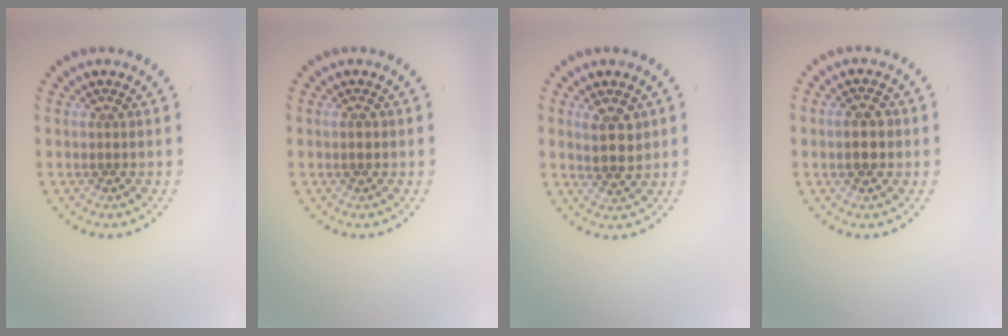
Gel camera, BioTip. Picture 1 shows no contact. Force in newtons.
{"total": 1.1, "press": 1.1, "slide": 0.1}
{"total": 2.8, "press": 2.7, "slide": 0.9}
{"total": 2.5, "press": 2.5, "slide": 0.2}